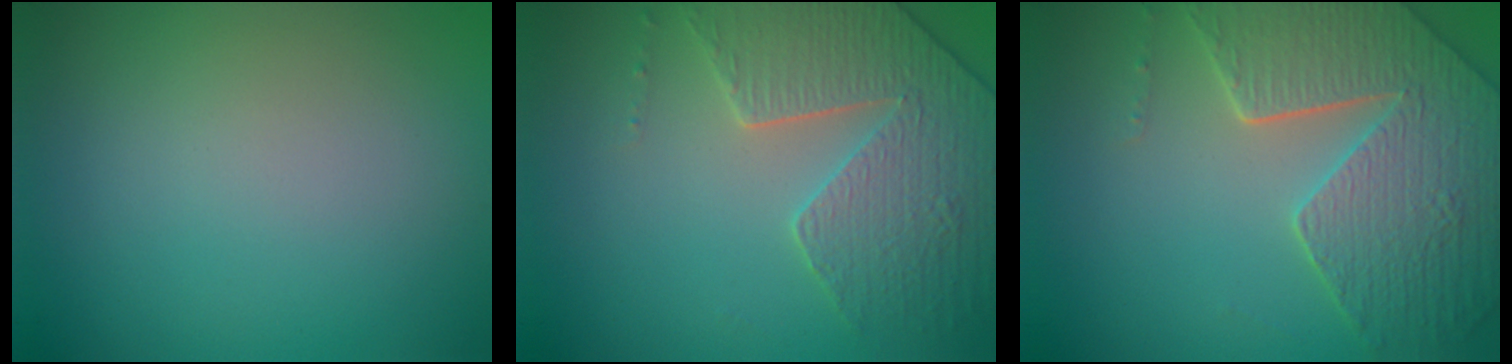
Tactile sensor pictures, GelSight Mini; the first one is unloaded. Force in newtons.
{"total": 4.6, "press": 4.4, "slide": 1.2}
{"total": 8.0, "press": 5.8, "slide": 5.5}